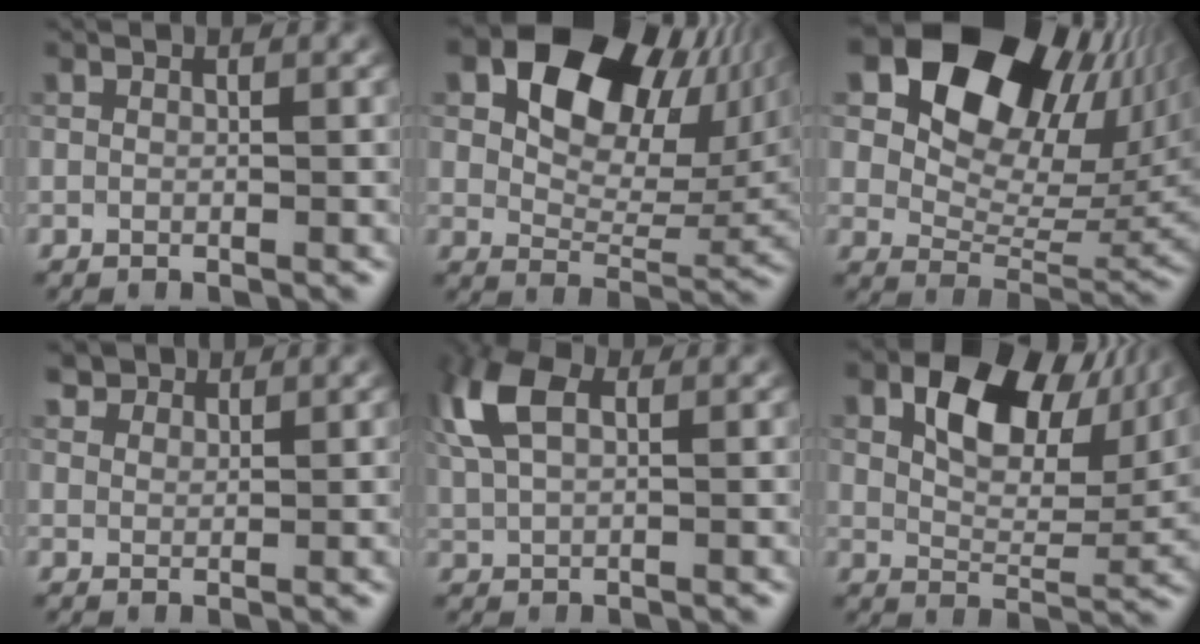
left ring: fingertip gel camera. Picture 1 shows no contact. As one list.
[{"total": 13.8, "force": [6.8, 8.3, 8.7], "torque": [-0.132, 0.014, 0.108]}, {"total": 15.8, "force": [8.7, 9.2, 9.6], "torque": [-0.162, 0.029, 0.146]}, {"total": 2.9, "force": [2.4, 1.5, 0.9], "torque": [-0.024, -0.013, 0.053]}, {"total": 6.5, "force": [2.2, 3.5, 5.1], "torque": [-0.144, 0.022, 0.040]}, {"total": 10.0, "force": [4.3, 5.7, 7.1], "torque": [-0.112, 0.008, 0.068]}]